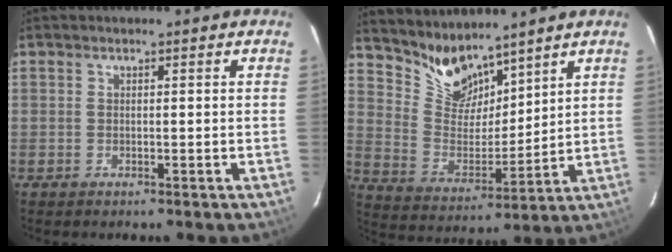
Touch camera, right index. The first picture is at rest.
{"total": 10.0, "force": [8.8, 4.0, 2.7], "torque": [-0.060, -0.005, 0.180]}